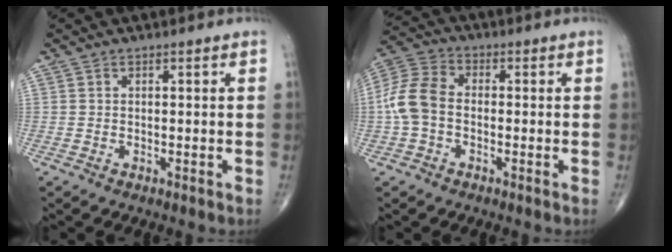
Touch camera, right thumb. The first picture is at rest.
{"total": 8.7, "force": [-1.1, 6.0, 6.2], "torque": [-0.130, 0.026, -0.035]}